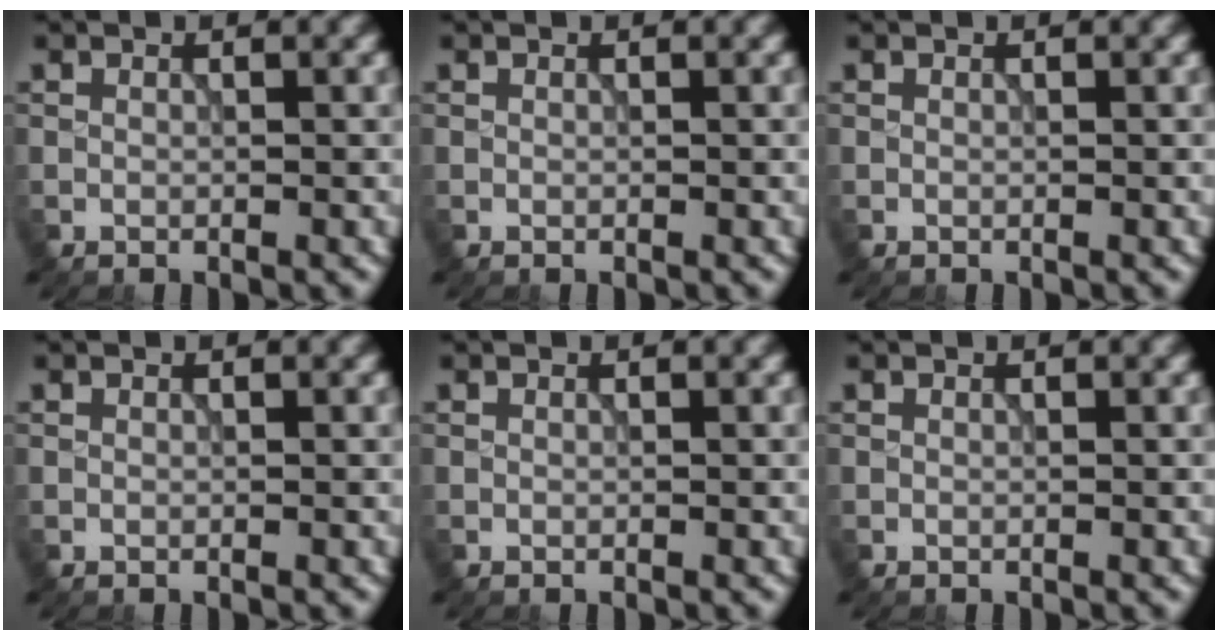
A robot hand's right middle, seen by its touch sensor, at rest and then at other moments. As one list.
[{"total": 0.0}, {"total": 0.0}, {"total": 0.0}, {"total": 0.0}, {"total": 0.0}]